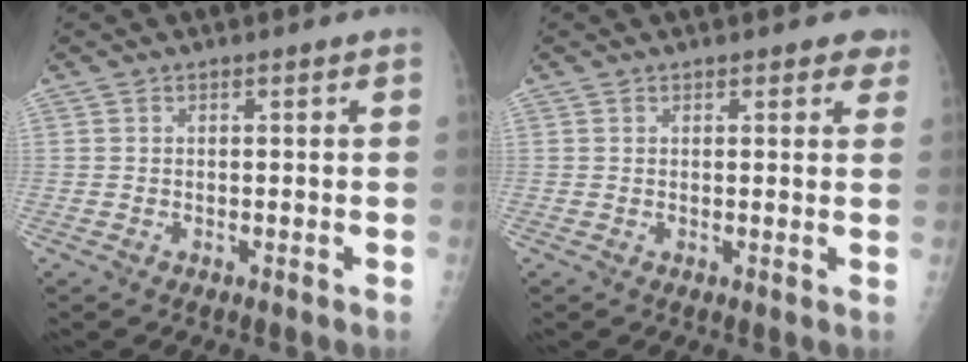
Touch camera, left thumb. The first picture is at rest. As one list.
[{"total": 2.8, "force": [2.1, 1.4, 1.3], "torque": [0.013, -0.005, 0.017]}]